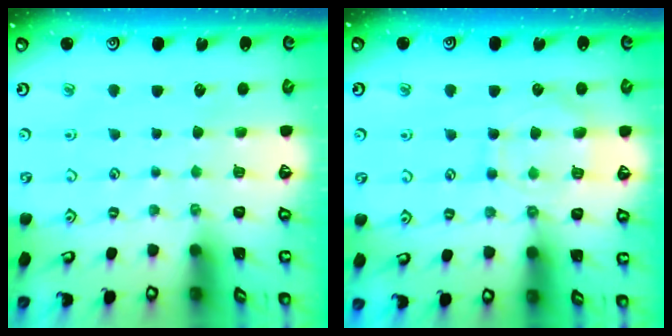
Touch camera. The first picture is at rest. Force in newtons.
{"total": 10.0, "press": 10.0, "slide": 1.0}